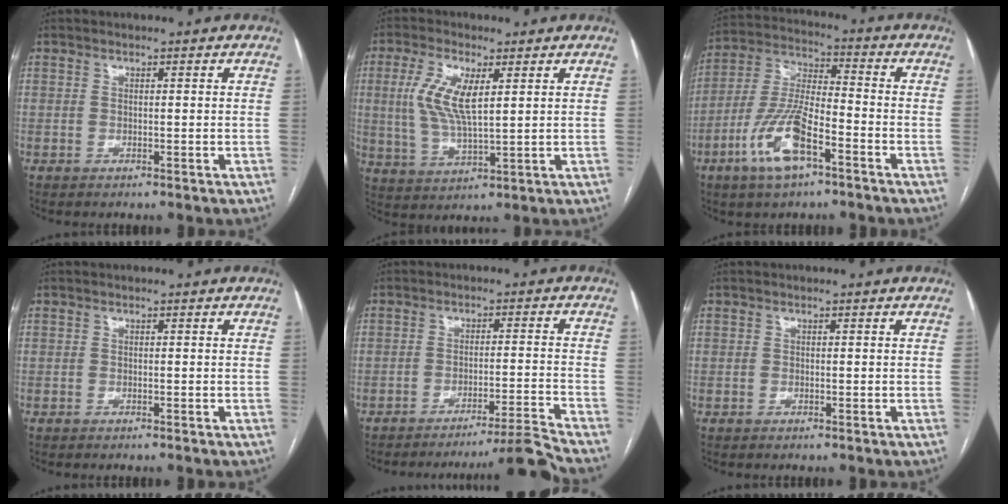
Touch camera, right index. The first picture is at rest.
{"total": 8.7, "force": [2.3, 2.6, 8.0], "torque": [-0.176, 0.002, 0.049]}
{"total": 12.5, "force": [-6.1, 3.5, 10.4], "torque": [-0.223, -0.005, -0.112]}
{"total": 0.0}
{"total": 9.5, "force": [-8.5, -4.1, 1.2], "torque": [0.000, 0.000, -0.131]}
{"total": 0.0}